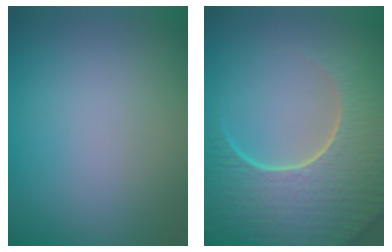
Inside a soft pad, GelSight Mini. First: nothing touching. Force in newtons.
{"total": 9.0, "press": 6.3, "slide": 6.5}